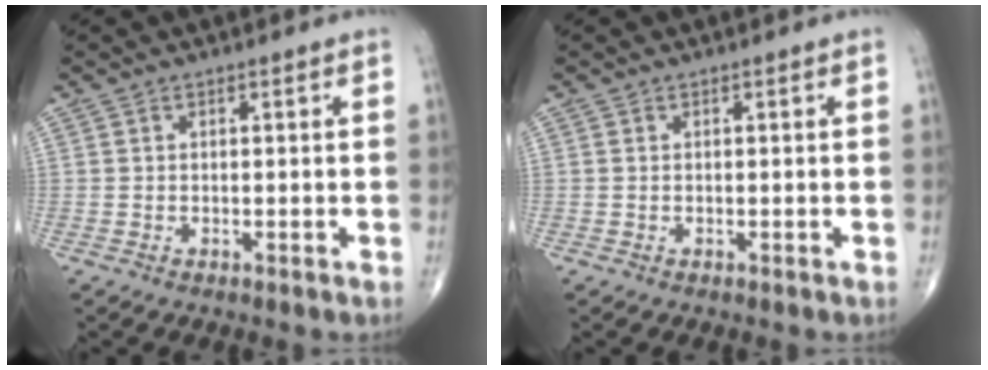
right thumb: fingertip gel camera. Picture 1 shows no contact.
{"total": 0.0}